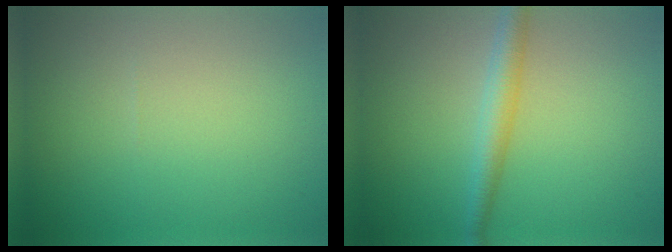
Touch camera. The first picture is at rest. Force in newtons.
{"total": 2.8, "press": 2.8, "slide": 0.0}